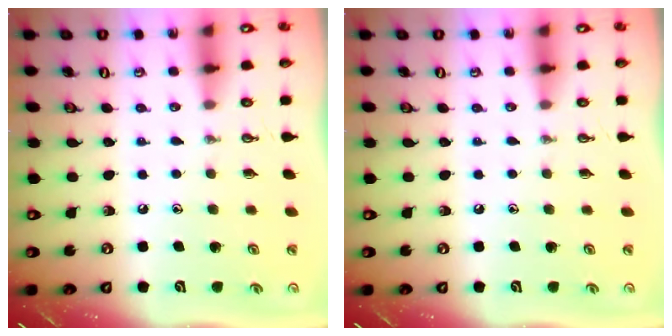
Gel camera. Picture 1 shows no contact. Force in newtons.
{"total": 0.0}